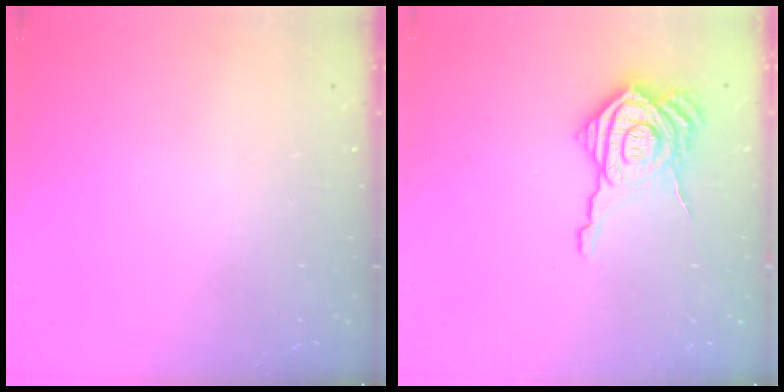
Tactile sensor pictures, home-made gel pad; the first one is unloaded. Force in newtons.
{"total": 16.7, "press": 16.6, "slide": 1.2}